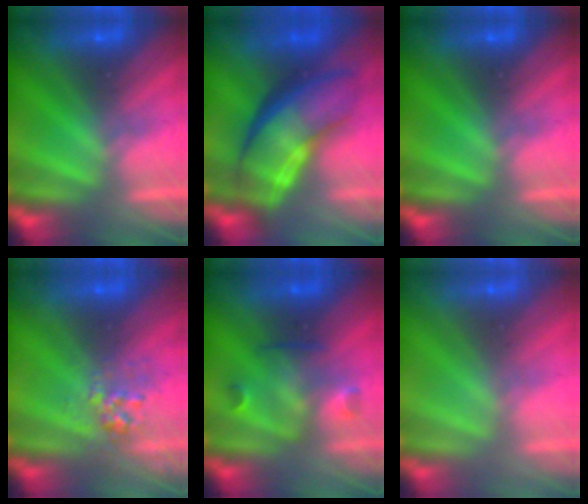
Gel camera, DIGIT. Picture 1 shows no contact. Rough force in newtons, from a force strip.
{"total": 7.9}
{"total": 0.0}
{"total": 2.9}
{"total": 2.9}
{"total": 3.1}